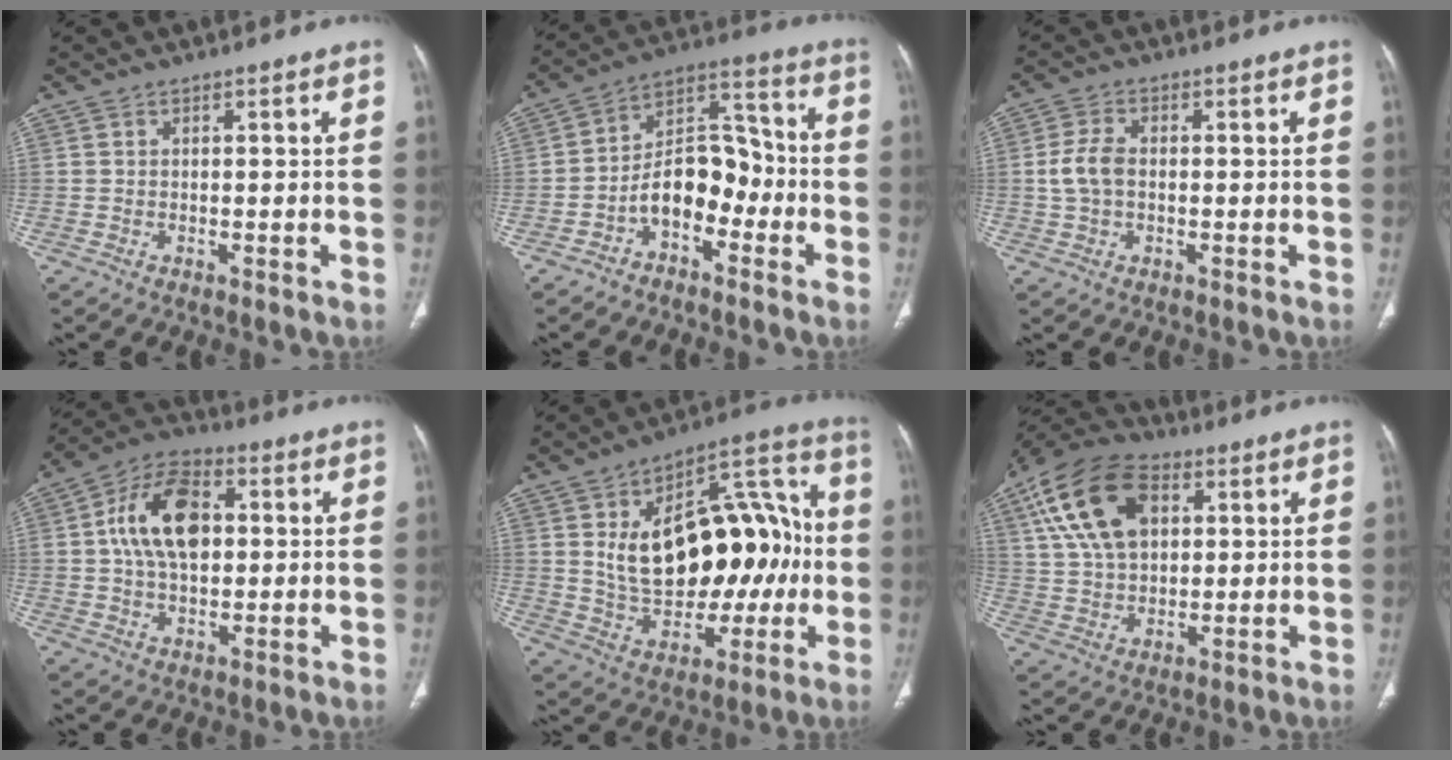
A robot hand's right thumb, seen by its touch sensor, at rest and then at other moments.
{"total": 11.3, "force": [-4.4, 7.2, 7.6], "torque": [-0.098, 0.065, -0.082]}
{"total": 5.0, "force": [-0.1, 3.2, 3.9], "torque": [-0.086, 0.010, -0.004]}
{"total": 14.7, "force": [2.2, 9.1, 11.3], "torque": [-0.185, 0.016, 0.032]}
{"total": 25.9, "force": [0.8, 15.0, 21.1], "torque": [-0.295, 0.028, 0.029]}
{"total": 17.8, "force": [6.2, 11.1, 12.5], "torque": [-0.221, 0.005, 0.110]}